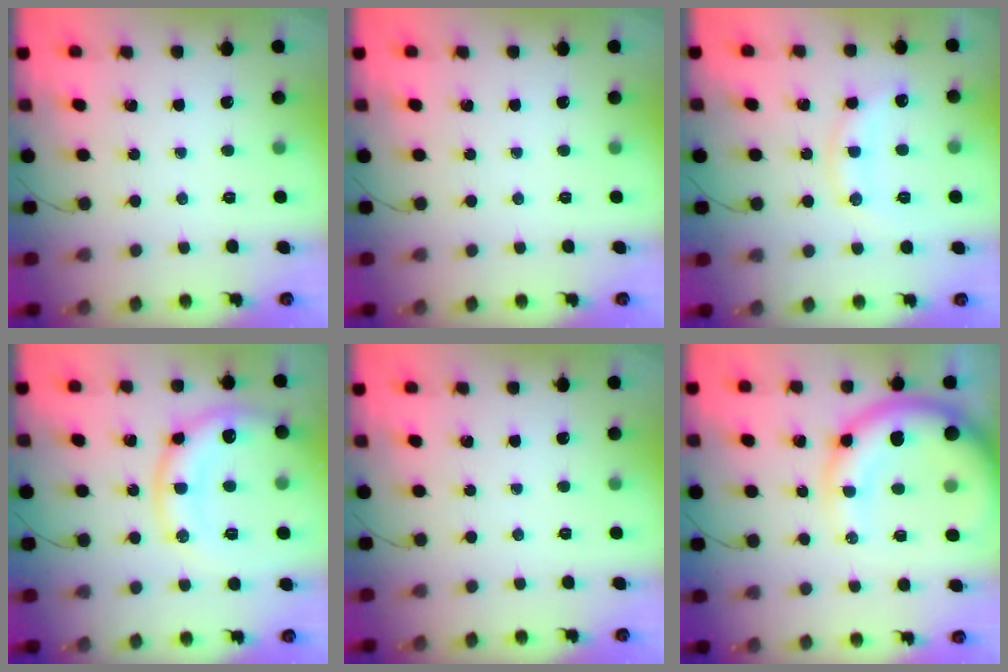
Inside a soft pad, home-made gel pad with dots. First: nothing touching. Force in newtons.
{"total": 0.0}
{"total": 11.3, "press": 11.3, "slide": 0.3}
{"total": 15.3, "press": 15.2, "slide": 1.5}
{"total": 0.0}
{"total": 15.8, "press": 15.4, "slide": 3.5}